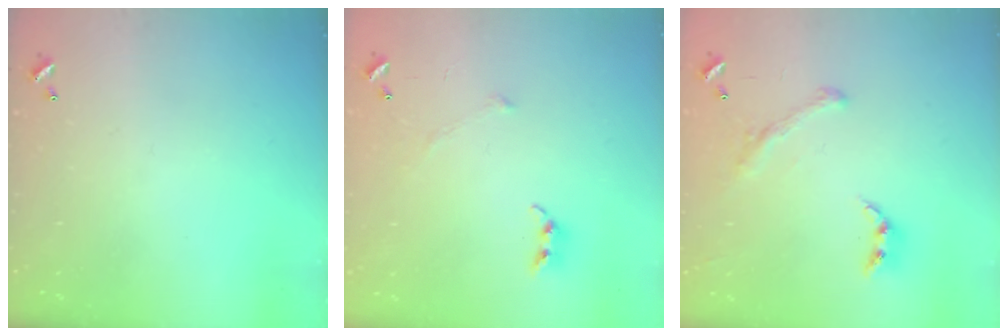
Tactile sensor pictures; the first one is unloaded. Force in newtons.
{"total": 5.1, "press": 5.0, "slide": 0.8}
{"total": 1.8, "press": 1.2, "slide": 1.3}